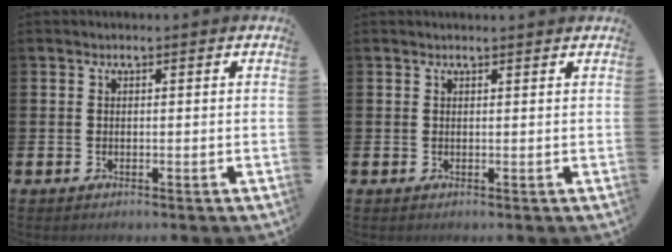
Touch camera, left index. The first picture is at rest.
{"total": 0.7, "force": [0.7, 0.0, 0.1], "torque": [0.009, -0.005, 0.010]}